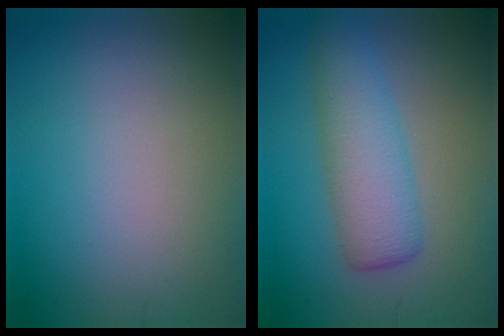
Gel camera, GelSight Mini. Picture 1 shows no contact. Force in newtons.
{"total": 5.3, "press": 5.3, "slide": 0.2}